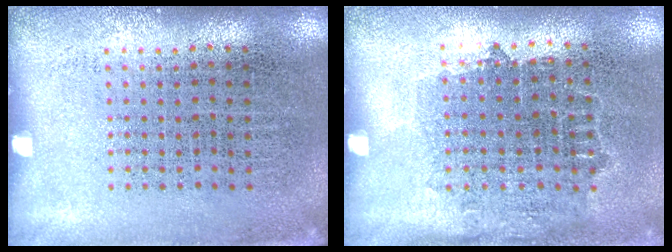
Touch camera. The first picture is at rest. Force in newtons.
{"total": 0.8, "press": 0.7, "slide": 0.3}